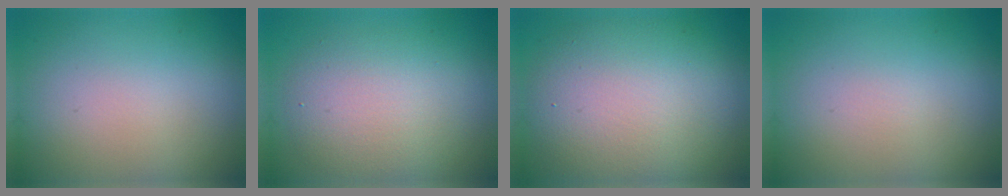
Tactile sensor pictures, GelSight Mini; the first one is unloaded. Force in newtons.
{"total": 5.1, "press": 5.1, "slide": 0.6}
{"total": 9.2, "press": 9.2, "slide": 0.3}
{"total": 0.0}